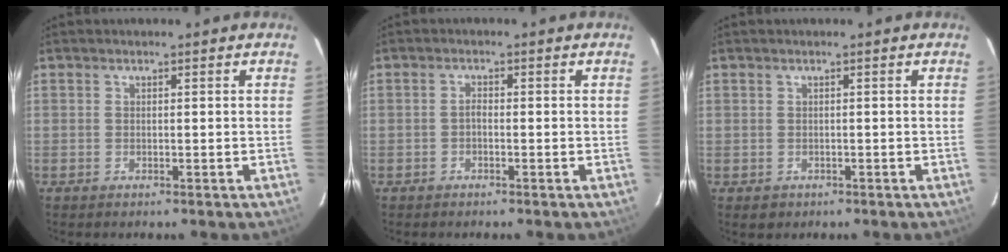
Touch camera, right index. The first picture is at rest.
{"total": 1.0, "force": [-0.6, 0.5, 0.7], "torque": [-0.013, 0.006, -0.012]}
{"total": 1.7, "force": [-0.4, 1.7, 0.2], "torque": [-0.002, 0.000, 0.000]}